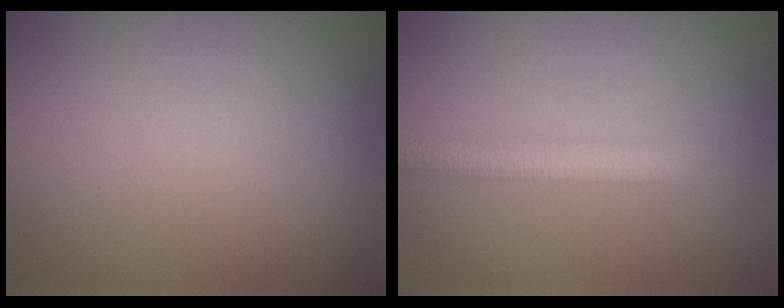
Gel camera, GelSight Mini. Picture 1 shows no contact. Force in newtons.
{"total": 3.0, "press": 3.0, "slide": 0.1}